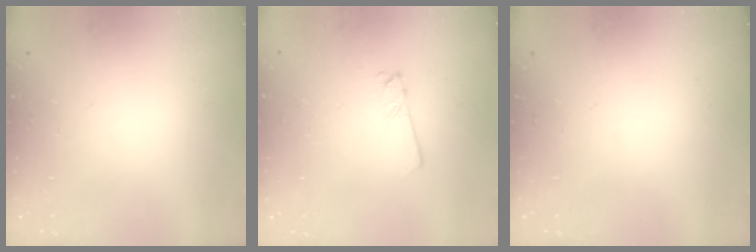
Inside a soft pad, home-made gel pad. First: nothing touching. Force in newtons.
{"total": 2.0, "press": 2.0, "slide": 0.1}
{"total": 0.0}